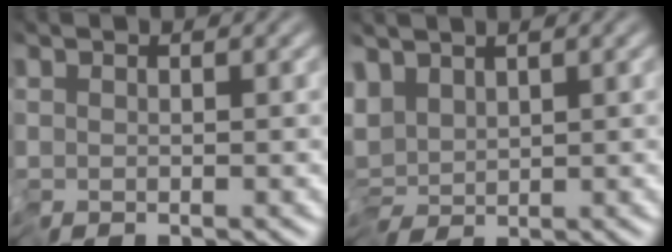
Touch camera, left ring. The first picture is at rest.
{"total": 2.8, "force": [0.3, 1.6, 2.3], "torque": [-0.039, 0.003, 0.003]}